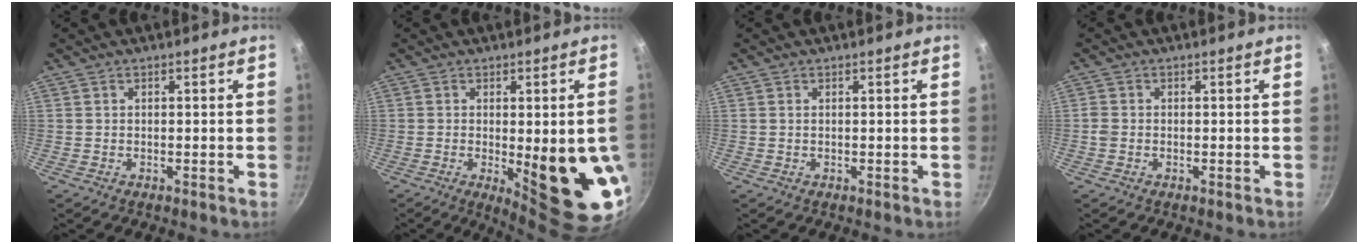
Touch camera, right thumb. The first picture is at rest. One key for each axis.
{"total": 15.9, "fx": -2.7, "fy": 4.4, "fz": 15.0, "tx": -0.172, "ty": -0.016, "tz": -0.021}
{"total": 0.0}
{"total": 1.5, "fx": -0.4, "fy": 1.2, "fz": 0.7, "tx": -0.016, "ty": 0.003, "tz": -0.010}